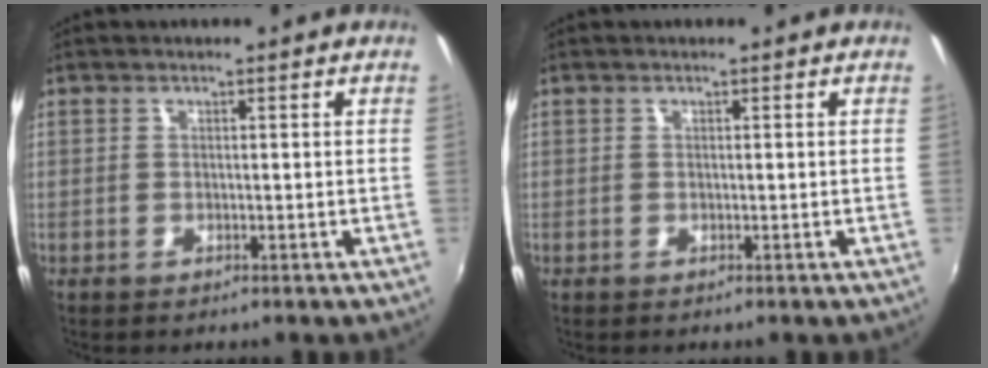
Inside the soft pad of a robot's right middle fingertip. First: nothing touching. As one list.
[{"total": 0.0}]